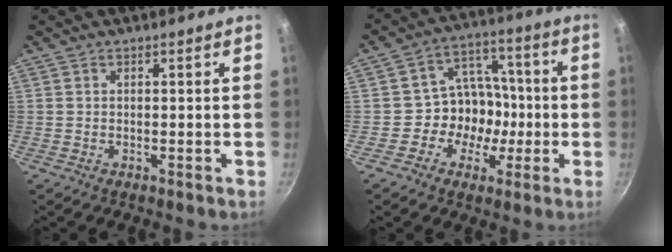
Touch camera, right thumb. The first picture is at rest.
{"total": 10.5, "force": [-2.3, 9.0, 4.8], "torque": [-0.017, 0.038, -0.048]}